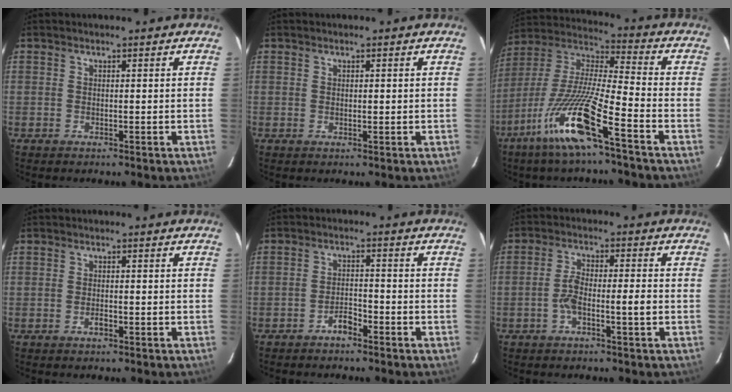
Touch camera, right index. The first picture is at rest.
{"total": 0.7, "force": [0.1, 0.3, 0.6], "torque": [-0.010, 0.000, 0.002]}
{"total": 16.1, "force": [-8.8, 0.5, 13.5], "torque": [-0.285, -0.027, -0.176]}
{"total": 1.1, "force": [-0.6, 0.4, 0.8], "torque": [-0.017, 0.001, -0.010]}
{"total": 2.8, "force": [-2.1, 0.9, 1.5], "torque": [-0.024, 0.004, -0.040]}
{"total": 5.1, "force": [-1.6, 0.9, 4.8], "torque": [-0.093, 0.017, -0.029]}